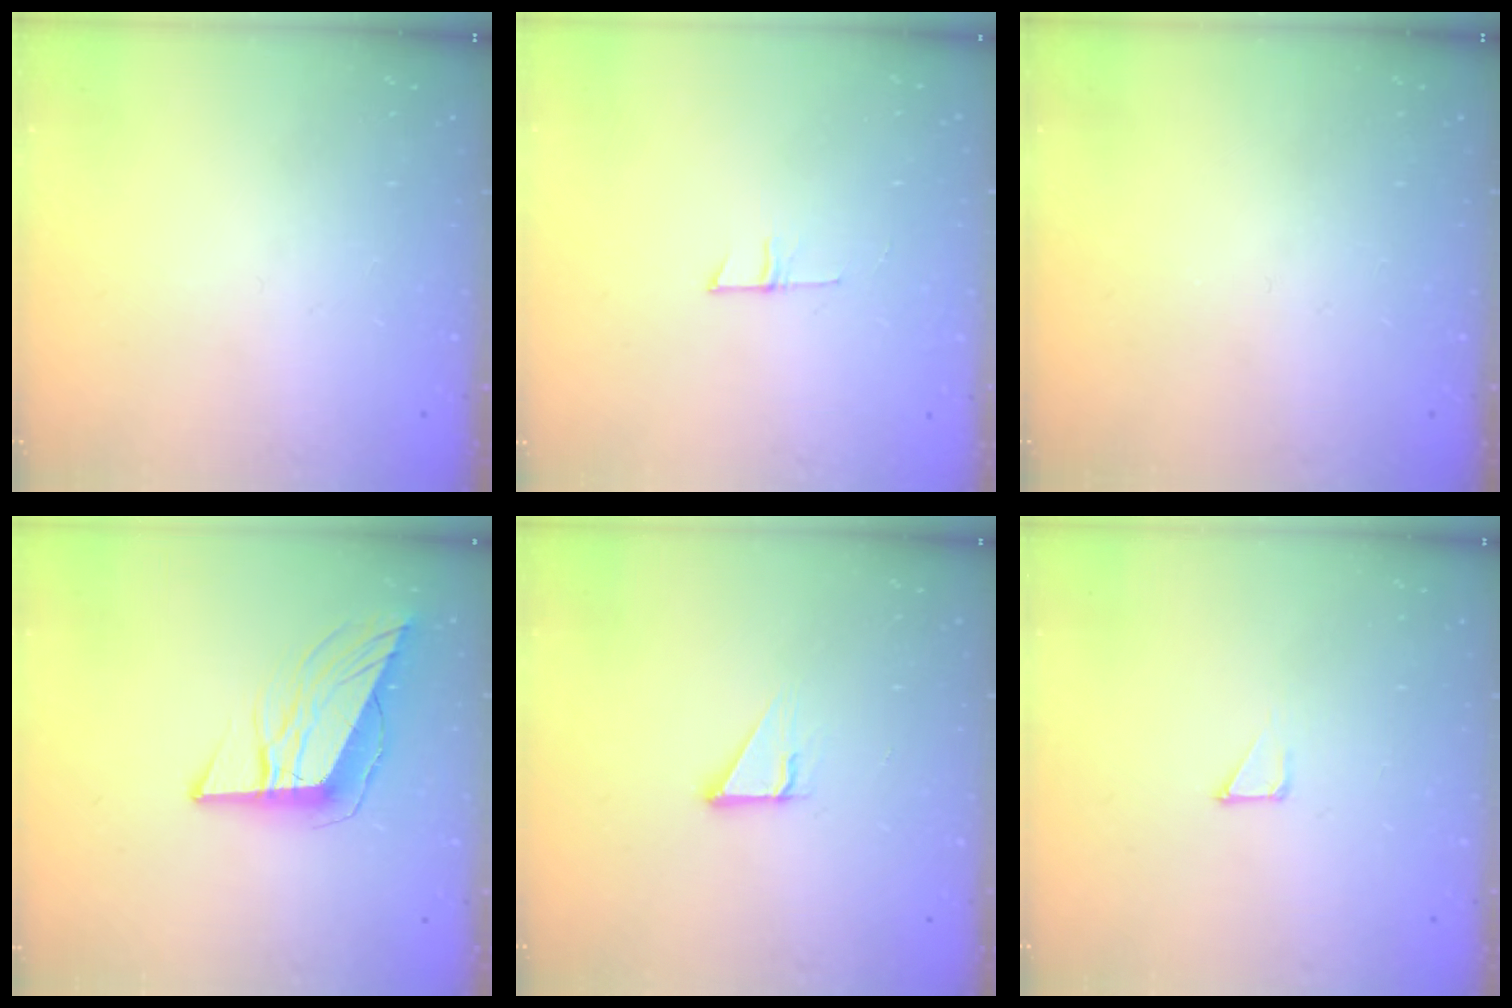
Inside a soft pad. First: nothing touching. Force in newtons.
{"total": 4.7, "press": 4.7, "slide": 0.3}
{"total": 0.0}
{"total": 11.4, "press": 10.8, "slide": 3.6}
{"total": 3.4, "press": 3.4, "slide": 0.3}
{"total": 1.3, "press": 1.3, "slide": 0.0}